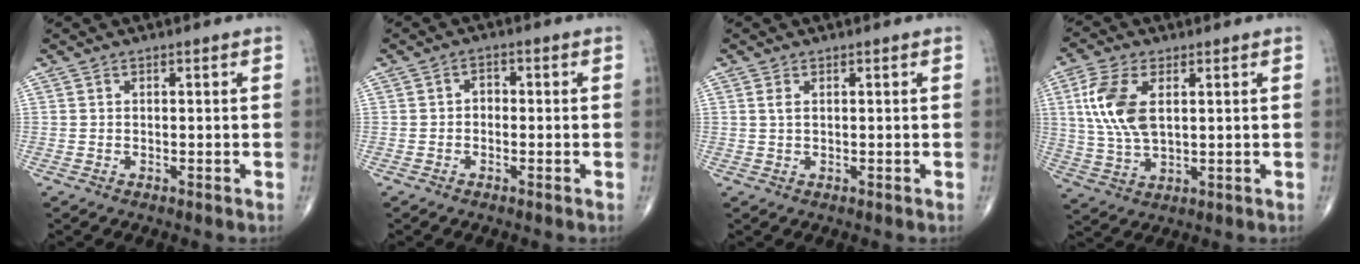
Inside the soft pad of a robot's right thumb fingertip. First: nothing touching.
{"total": 1.9, "force": [-0.4, 1.5, 1.1], "torque": [-0.004, 0.011, -0.015]}
{"total": 1.2, "force": [0.4, 0.6, 1.0], "torque": [-0.025, 0.006, 0.009]}
{"total": 10.7, "force": [2.5, 5.6, 8.8], "torque": [-0.192, -0.004, 0.052]}